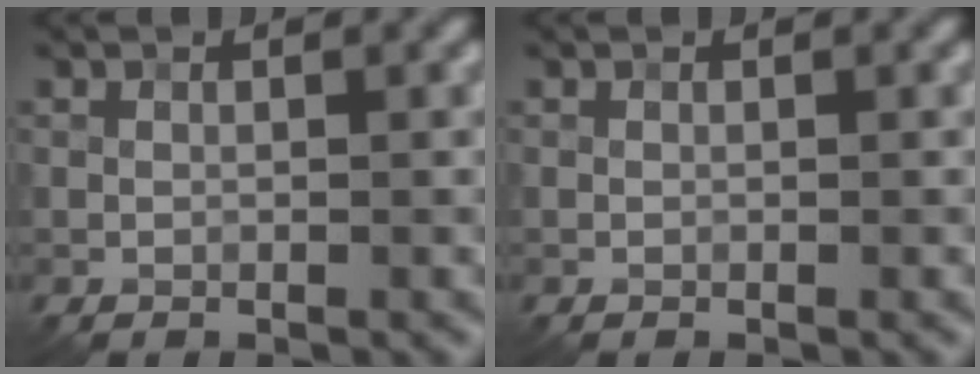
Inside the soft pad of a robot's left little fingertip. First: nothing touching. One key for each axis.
{"total": 0.0}